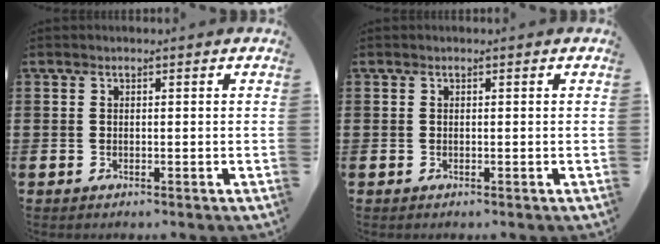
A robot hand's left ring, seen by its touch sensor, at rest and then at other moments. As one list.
[{"total": 0.0}]